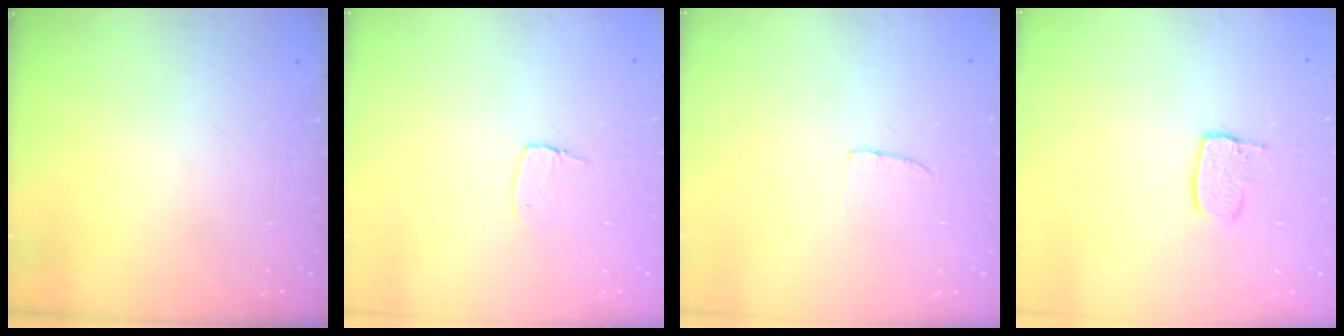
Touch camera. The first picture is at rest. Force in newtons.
{"total": 5.6, "press": 5.5, "slide": 0.4}
{"total": 2.7, "press": 2.7, "slide": 0.2}
{"total": 6.3, "press": 6.3, "slide": 0.4}